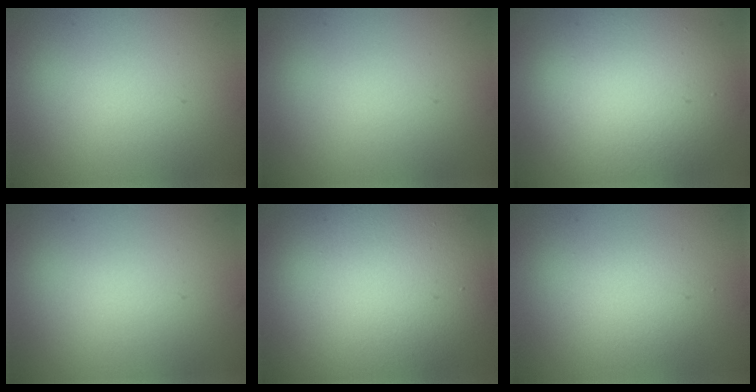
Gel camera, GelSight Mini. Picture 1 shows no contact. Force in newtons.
{"total": 0.0}
{"total": 9.0, "press": 9.0, "slide": 0.2}
{"total": 0.0}
{"total": 15.7, "press": 15.7, "slide": 0.9}
{"total": 2.4, "press": 2.4, "slide": 0.0}